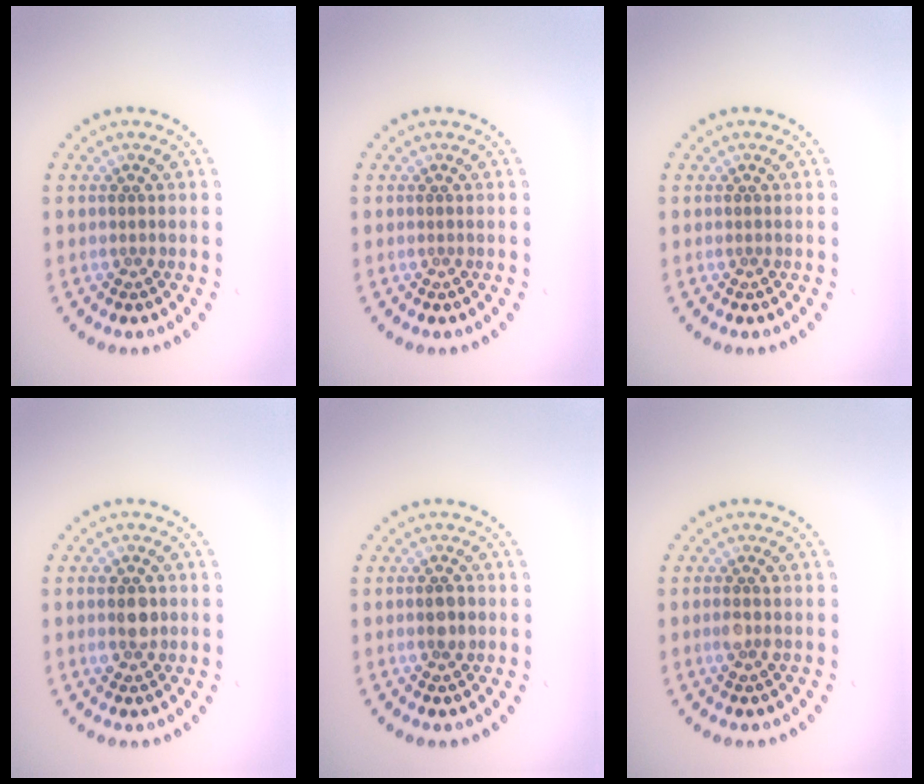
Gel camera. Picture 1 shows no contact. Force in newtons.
{"total": 0.0}
{"total": 0.0}
{"total": 2.5, "press": 2.5, "slide": 0.1}
{"total": 1.7, "press": 1.6, "slide": 0.5}
{"total": 1.0, "press": 0.9, "slide": 0.5}